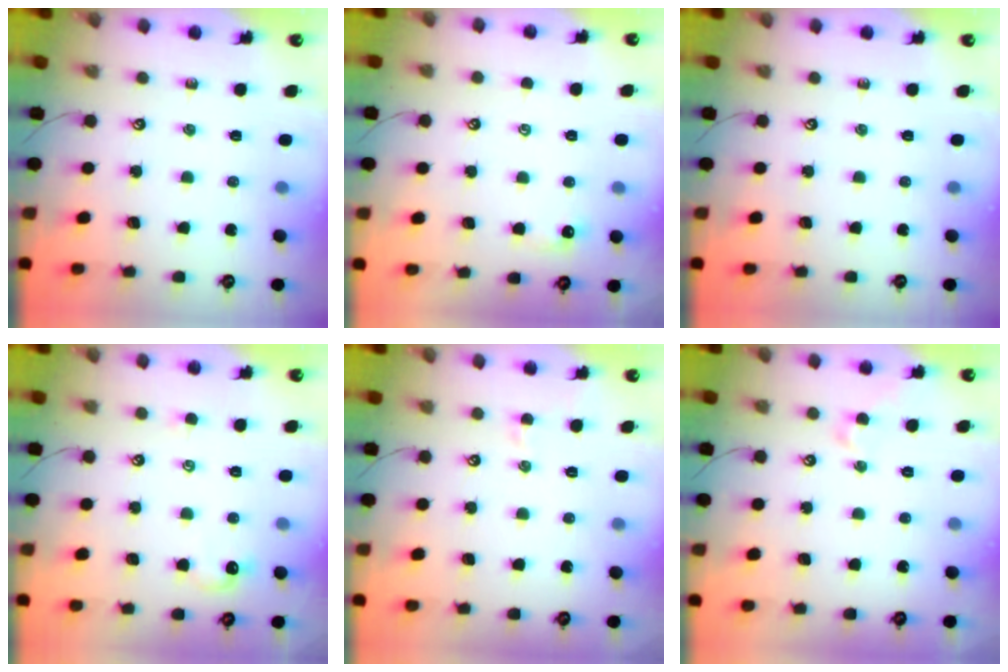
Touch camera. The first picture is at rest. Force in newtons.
{"total": 0.7, "press": 0.5, "slide": 0.5}
{"total": 0.0}
{"total": 0.5, "press": 0.2, "slide": 0.5}
{"total": 0.0}
{"total": 1.6, "press": 1.3, "slide": 0.8}